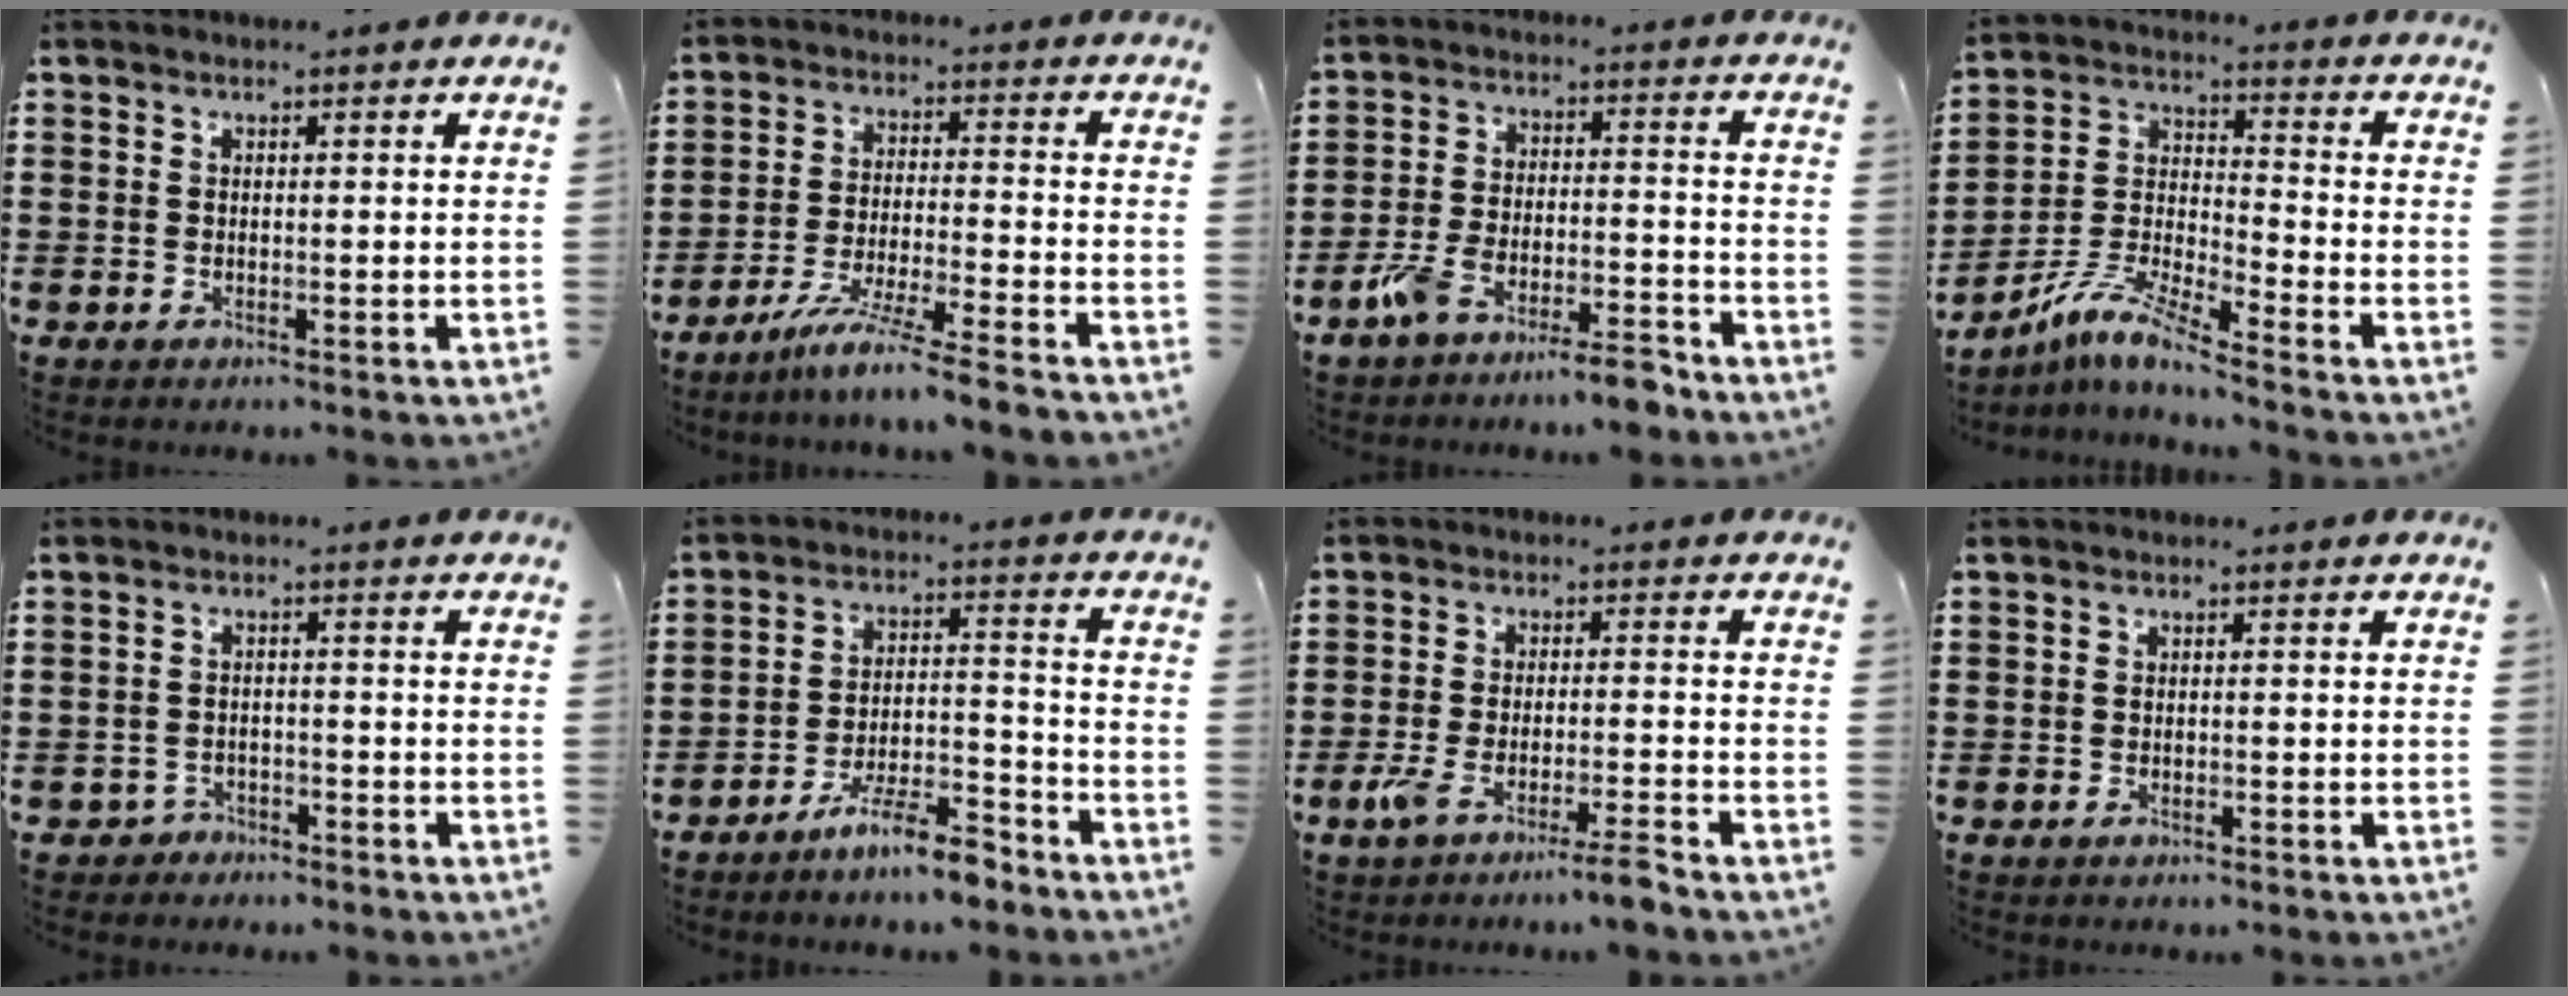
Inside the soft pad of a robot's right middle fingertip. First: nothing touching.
{"total": 7.7, "force": [-6.7, -0.8, 3.6], "torque": [-0.070, -0.015, -0.130]}
{"total": 7.9, "force": [-7.0, 0.8, 3.6], "torque": [-0.074, 0.005, -0.134]}
{"total": 8.5, "force": [-7.4, 0.3, 4.2], "torque": [-0.096, -0.002, -0.150]}
{"total": 2.1, "force": [-1.9, 0.8, -0.2], "torque": [-0.006, 0.003, -0.044]}
{"total": 8.3, "force": [-7.2, 1.1, 4.0], "torque": [-0.068, 0.015, -0.134]}
{"total": 5.2, "force": [-4.1, -0.2, 3.2], "torque": [-0.058, -0.013, -0.074]}
{"total": 0.6, "force": [-0.5, 0.2, 0.2], "torque": [-0.006, -0.001, -0.011]}